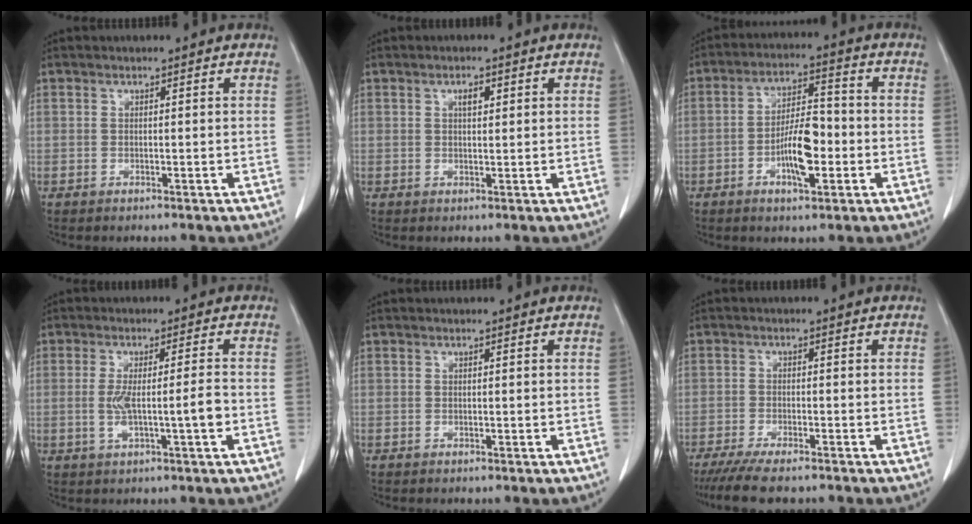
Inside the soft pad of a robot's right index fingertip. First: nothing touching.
{"total": 1.8, "force": [0.7, 0.7, 1.5], "torque": [-0.026, 0.000, 0.011]}
{"total": 8.6, "force": [-2.5, 2.6, 7.8], "torque": [-0.145, 0.008, -0.044]}
{"total": 5.7, "force": [-1.1, 0.0, 5.6], "torque": [-0.107, 0.001, -0.015]}
{"total": 0.0}
{"total": 7.9, "force": [-6.5, 1.4, 4.2], "torque": [-0.064, -0.015, -0.103]}